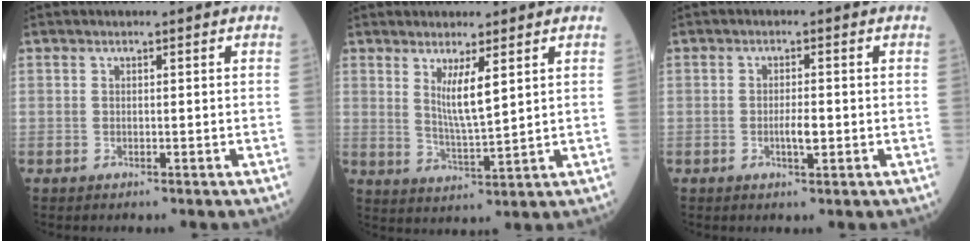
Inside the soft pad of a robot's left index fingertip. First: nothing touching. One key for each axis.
{"total": 4.9, "fx": 1.9, "fy": 0.1, "fz": 4.5, "tx": -0.088, "ty": -0.021, "tz": 0.042}
{"total": 2.4, "fx": -1.0, "fy": 0.5, "fz": 2.1, "tx": -0.041, "ty": -0.005, "tz": -0.016}